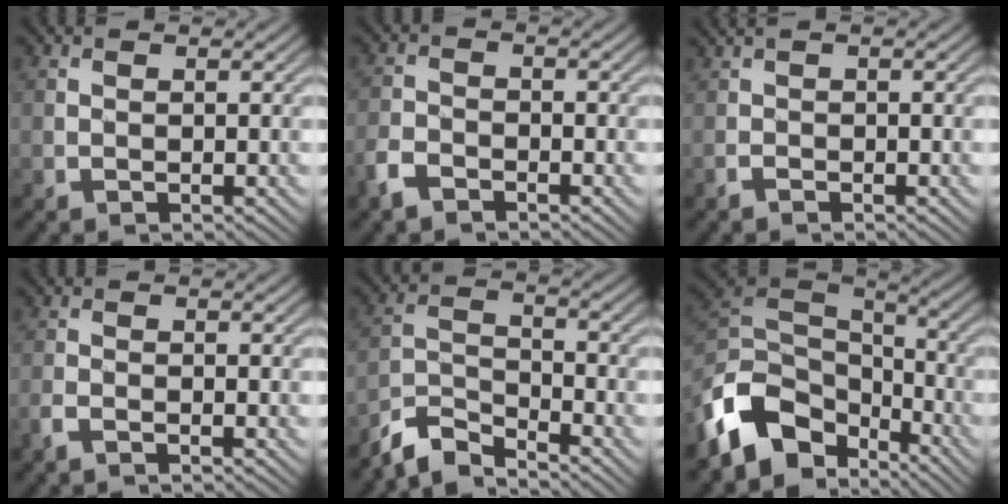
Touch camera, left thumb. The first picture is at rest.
{"total": 3.3, "force": [-2.6, 1.5, 1.4], "torque": [-0.033, -0.005, -0.063]}
{"total": 0.9, "force": [-0.3, 0.3, 0.8], "torque": [-0.020, 0.002, -0.008]}
{"total": 1.8, "force": [-1.4, 0.4, 1.0], "torque": [-0.028, -0.004, -0.034]}
{"total": 5.8, "force": [-5.3, 1.2, 1.9], "torque": [-0.044, -0.006, -0.117]}
{"total": 12.2, "force": [-7.1, 7.6, 6.3], "torque": [-0.156, -0.008, -0.139]}